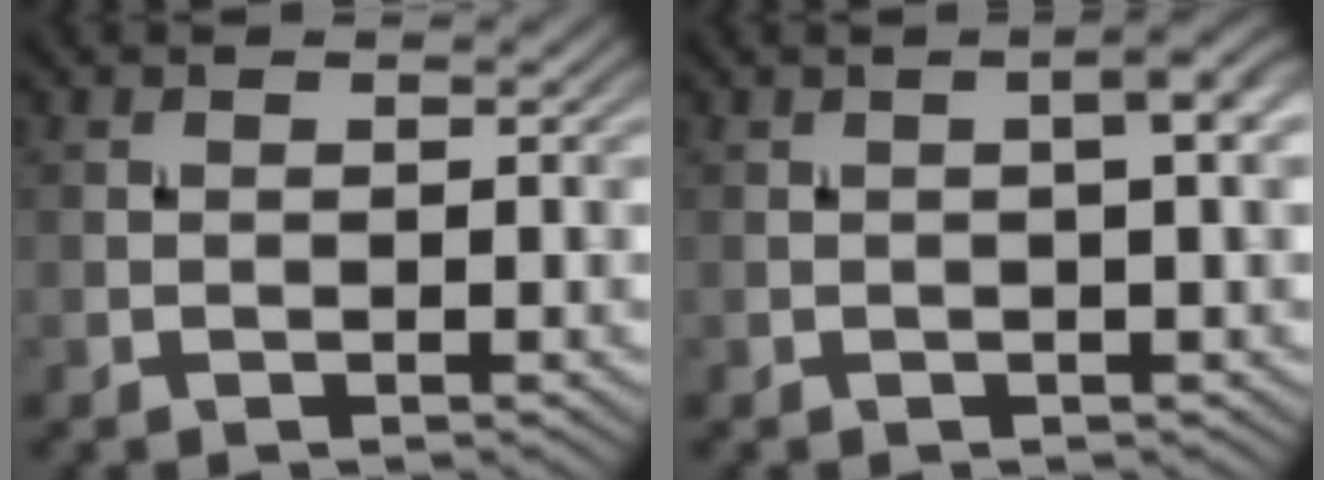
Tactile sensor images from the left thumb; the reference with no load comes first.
{"total": 3.0, "force": [0.4, 0.4, 3.0], "torque": [-0.044, 0.010, 0.005]}